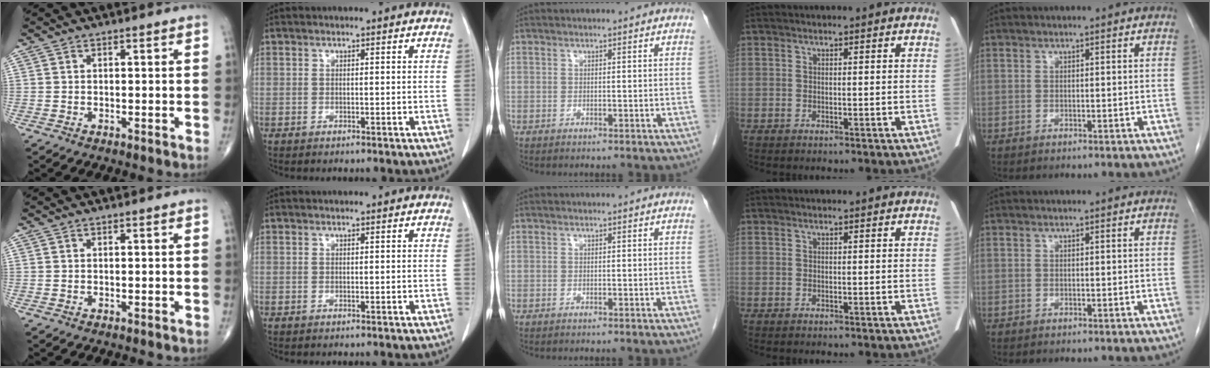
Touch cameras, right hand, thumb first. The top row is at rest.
{}